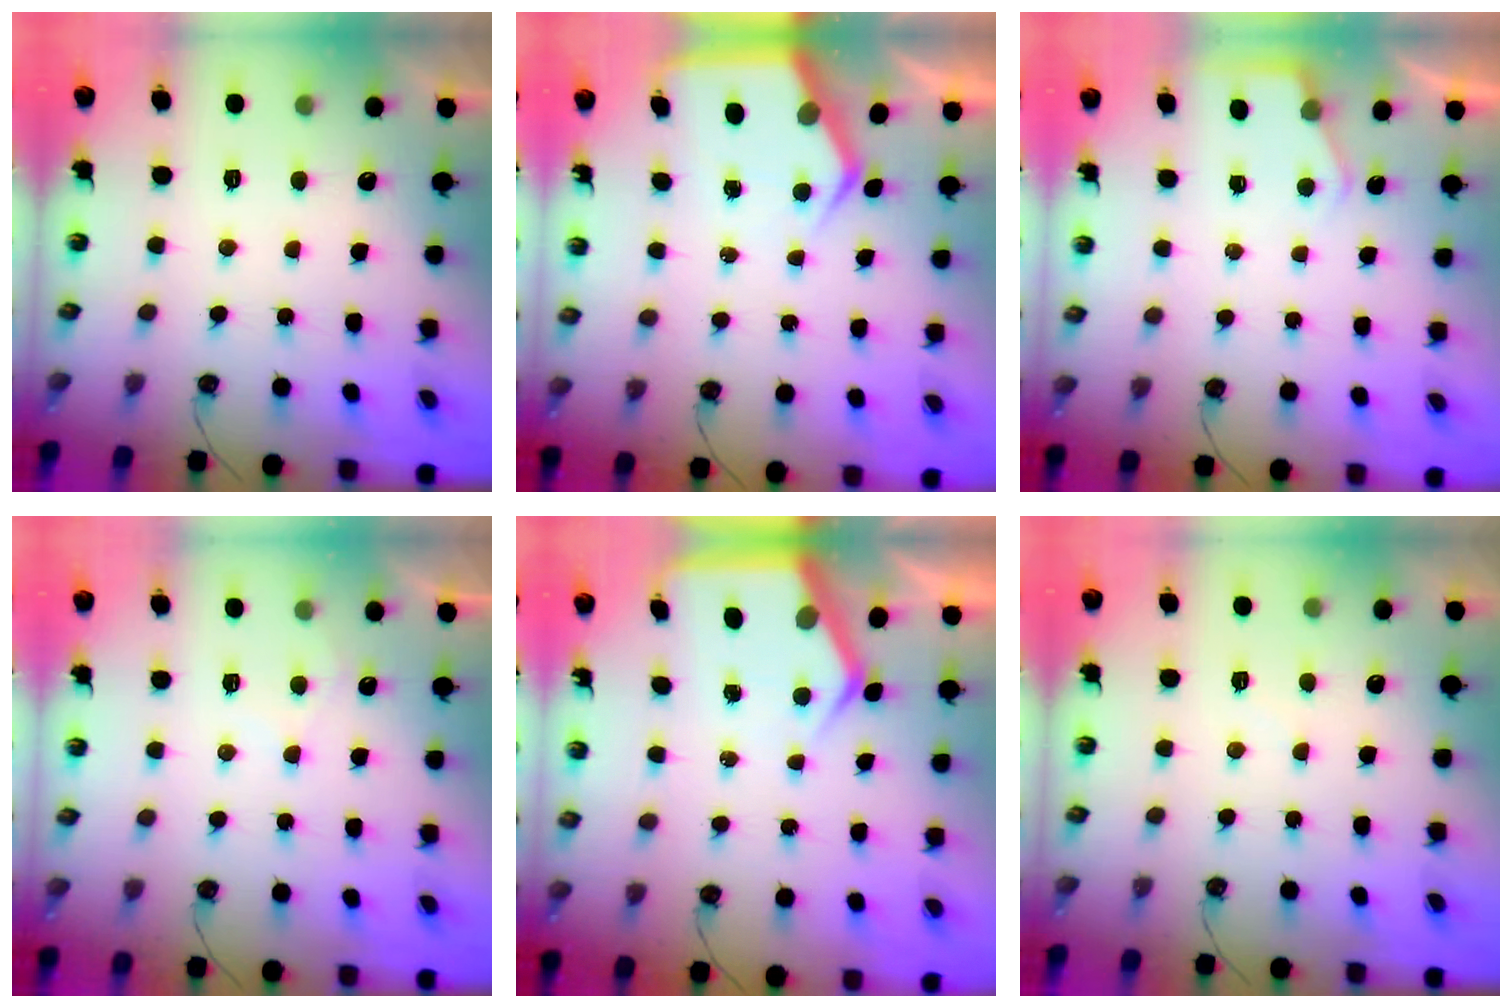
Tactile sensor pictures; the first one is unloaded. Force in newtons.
{"total": 5.3, "press": 5.3, "slide": 0.5}
{"total": 3.2, "press": 3.1, "slide": 0.5}
{"total": 4.8, "press": 4.8, "slide": 0.6}
{"total": 5.8, "press": 5.8, "slide": 0.6}
{"total": 2.9, "press": 2.9, "slide": 0.4}